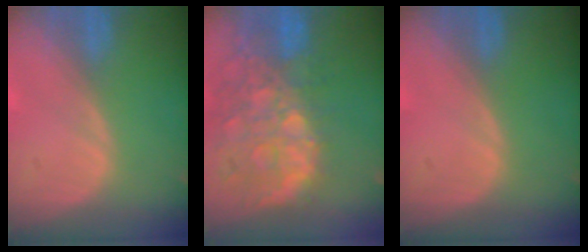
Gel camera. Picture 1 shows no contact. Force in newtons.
{"total": 13.2, "press": 10.8, "slide": 7.6}
{"total": 0.0}